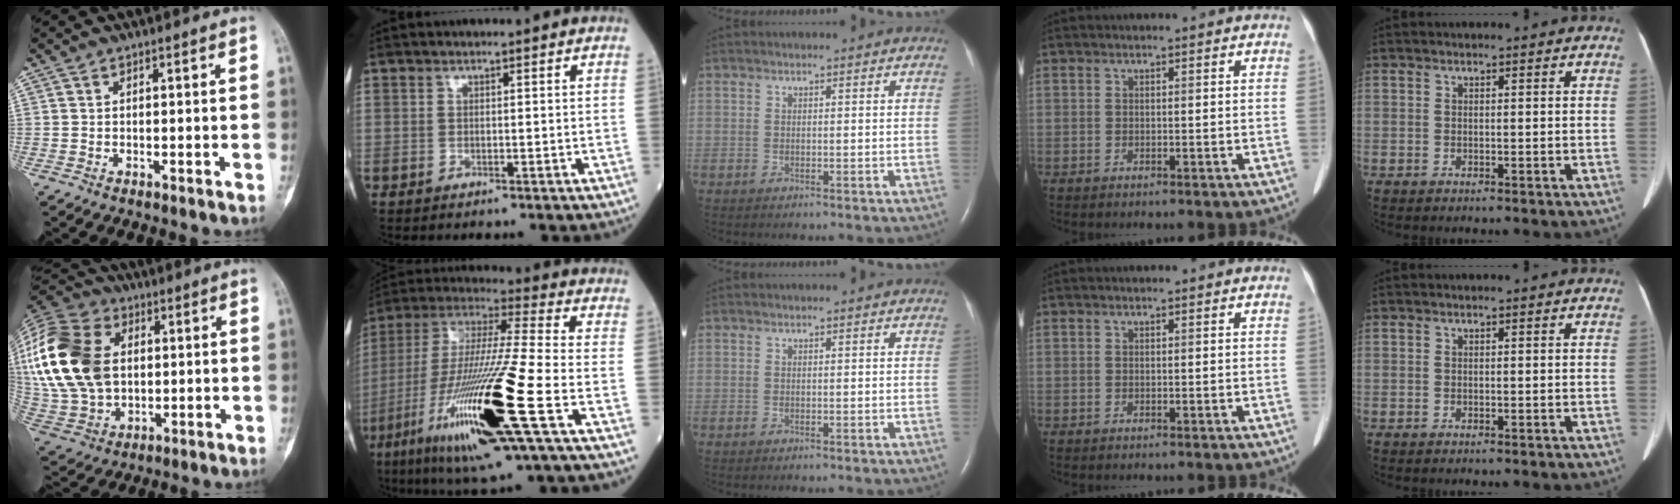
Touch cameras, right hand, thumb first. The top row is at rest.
{"thumb": {"total": 27.5, "force": [4.7, 19.4, 19.0], "torque": [-0.419, 0.020, 0.095]}, "index": {"total": 23.7, "force": [-8.9, 1.2, 22.0], "torque": [-0.445, -0.039, -0.164]}}